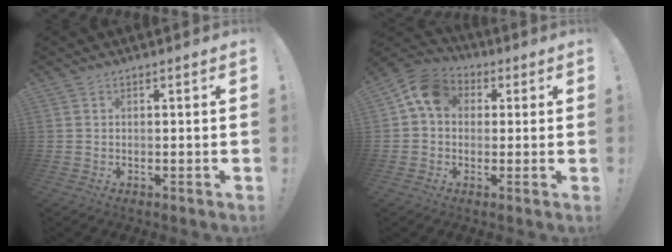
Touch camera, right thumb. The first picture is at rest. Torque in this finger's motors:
{"motor_torque": [1.42, 1.37, 0.77, -0.16, 0.05]}